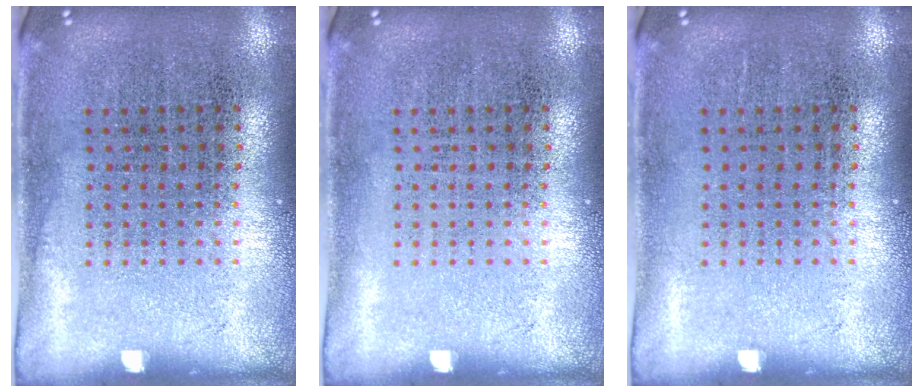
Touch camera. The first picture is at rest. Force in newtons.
{"total": 0.0}
{"total": 0.0}